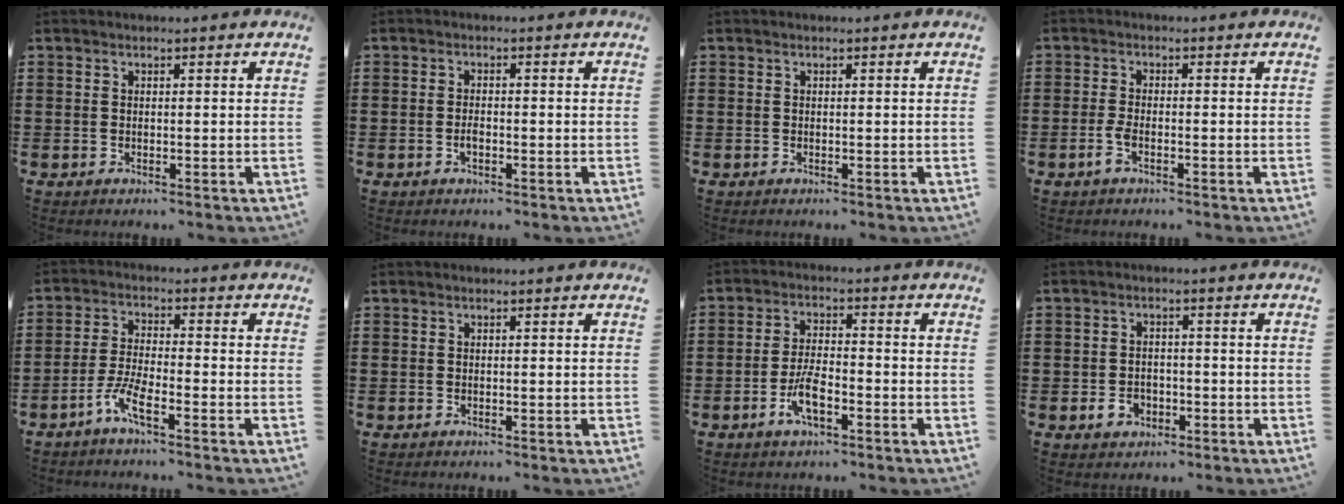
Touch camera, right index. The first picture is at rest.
{"total": 1.4, "force": [-0.6, 0.5, 1.1], "torque": [-0.024, -0.004, -0.010]}
{"total": 0.0}
{"total": 2.3, "force": [-1.1, 0.5, 1.9], "torque": [-0.051, -0.006, -0.024]}
{"total": 4.9, "force": [-3.2, 0.6, 3.7], "torque": [-0.096, -0.012, -0.067]}
{"total": 0.0}
{"total": 5.5, "force": [-2.6, 1.9, 4.4], "torque": [-0.101, -0.001, -0.055]}
{"total": 3.1, "force": [-1.3, 2.3, 1.5], "torque": [-0.033, 0.003, -0.026]}